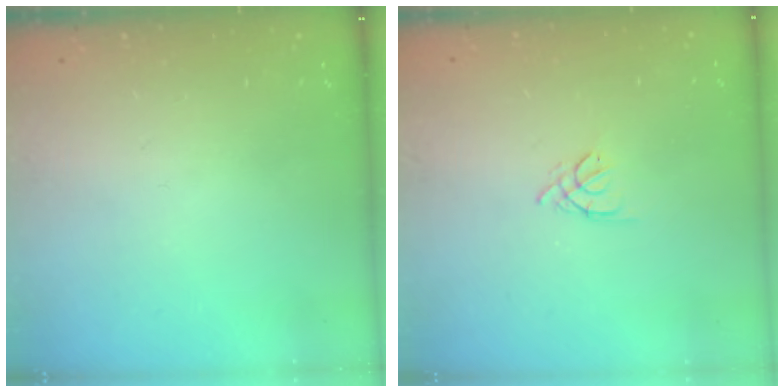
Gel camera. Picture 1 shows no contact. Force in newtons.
{"total": 3.0, "press": 2.9, "slide": 0.7}